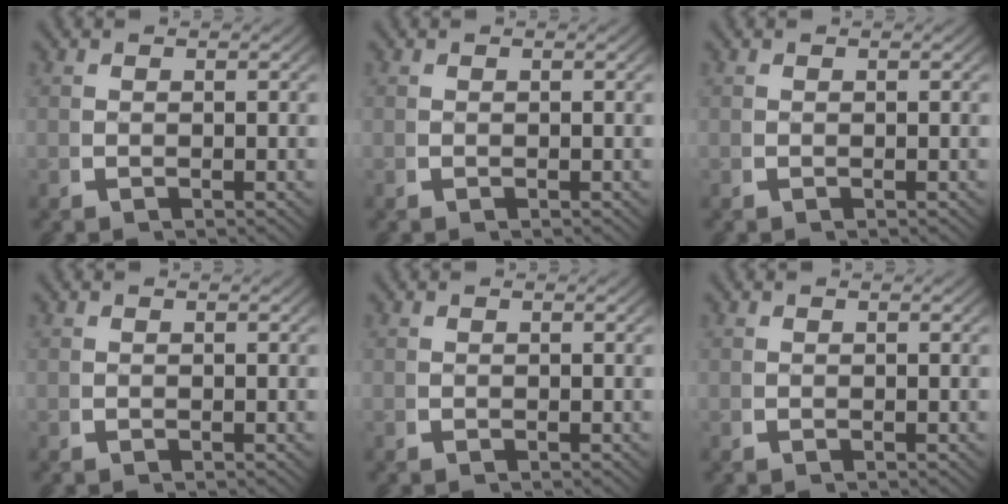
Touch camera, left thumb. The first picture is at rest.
{"total": 0.0}
{"total": 0.0}
{"total": 0.0}
{"total": 0.0}
{"total": 0.0}